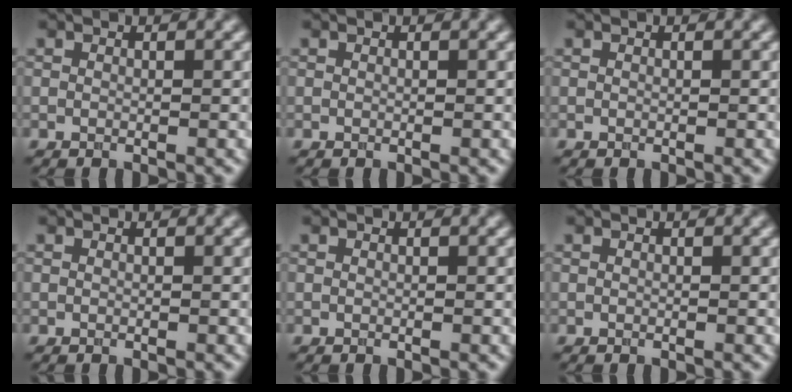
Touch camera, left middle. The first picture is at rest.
{"total": 0.0}
{"total": 0.0}
{"total": 0.0}
{"total": 0.0}
{"total": 0.0}